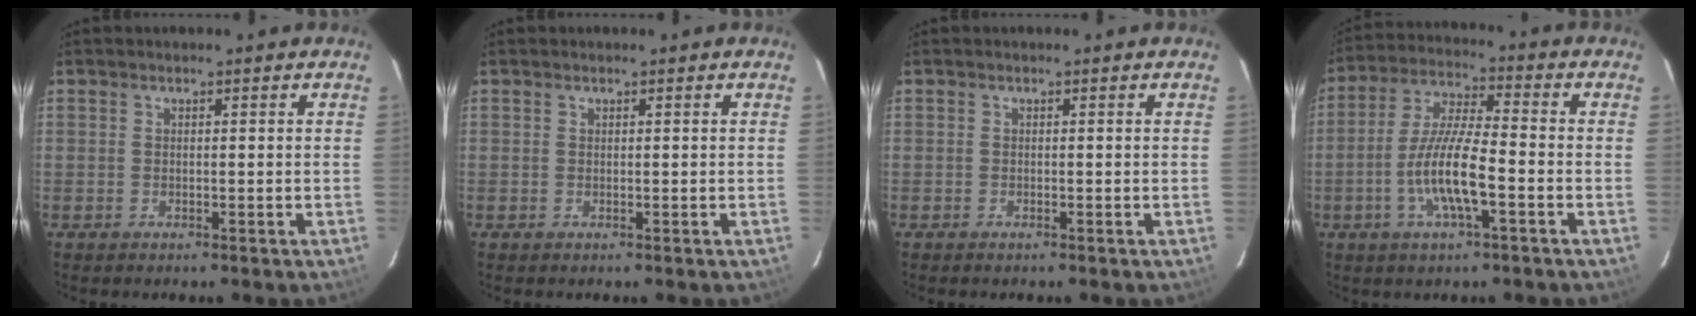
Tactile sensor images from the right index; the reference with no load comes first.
{"total": 0.0}
{"total": 0.0}
{"total": 11.1, "force": [-3.8, 1.9, 10.3], "torque": [-0.210, -0.002, -0.073]}